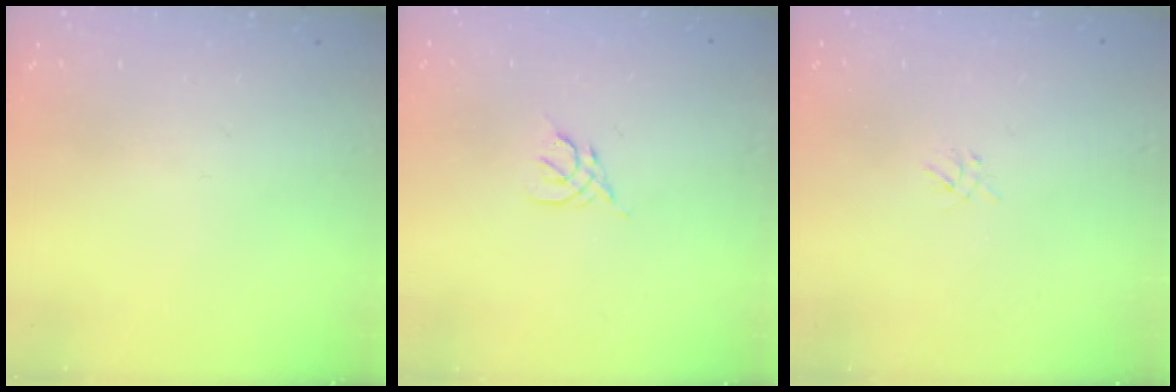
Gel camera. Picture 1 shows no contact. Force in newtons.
{"total": 2.5, "press": 2.4, "slide": 0.7}
{"total": 2.0, "press": 2.0, "slide": 0.4}